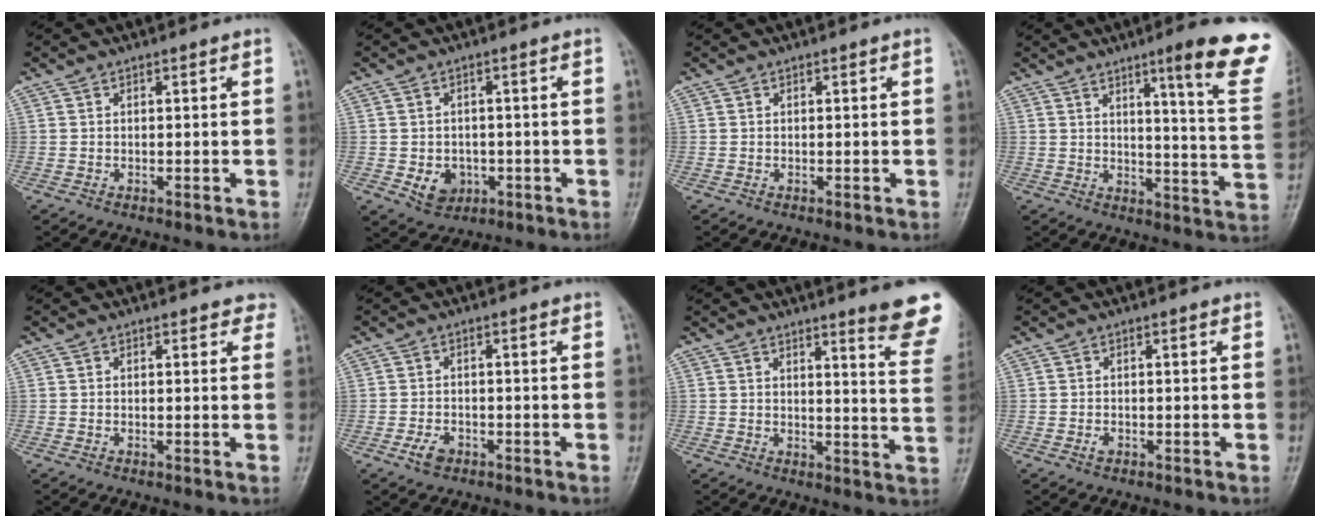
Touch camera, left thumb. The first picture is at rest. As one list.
[{"total": 5.1, "force": [-1.3, 4.2, 2.6], "torque": [-0.021, 0.004, -0.009]}, {"total": 0.0}, {"total": 16.6, "force": [9.5, 1.3, 13.5], "torque": [-0.151, -0.053, 0.116]}, {"total": 2.5, "force": [2.0, 1.2, 0.7], "torque": [0.018, -0.006, 0.008]}, {"total": 2.8, "force": [-1.5, 1.8, 1.6], "torque": [-0.031, 0.004, -0.024]}, {"total": 11.8, "force": [8.8, 0.7, 7.9], "torque": [-0.073, -0.065, 0.093]}, {"total": 0.9, "force": [-0.3, 0.6, 0.6], "torque": [-0.009, 0.000, -0.005]}]